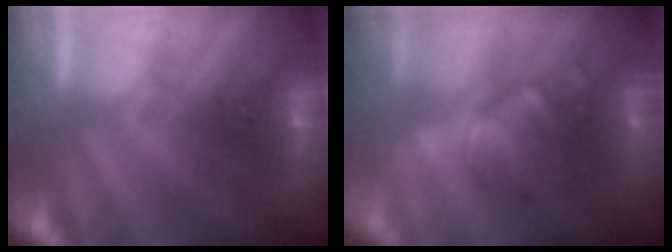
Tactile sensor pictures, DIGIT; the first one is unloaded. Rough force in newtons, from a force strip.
{"total": 3.1}